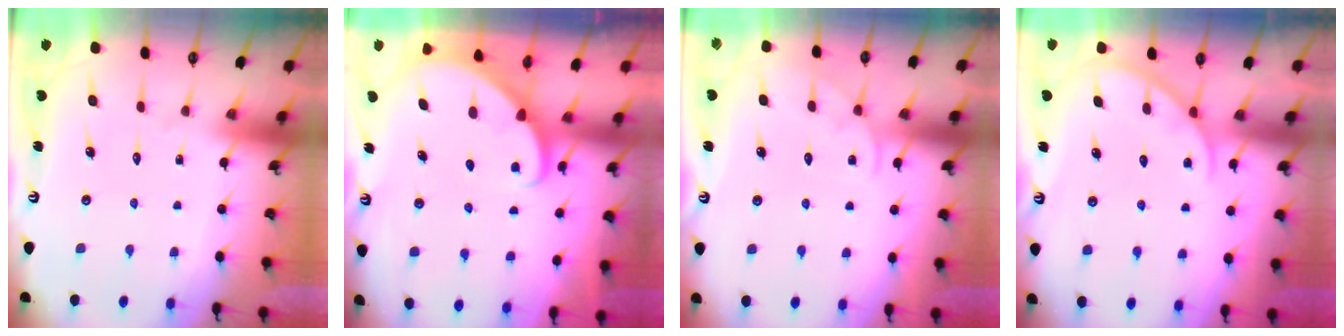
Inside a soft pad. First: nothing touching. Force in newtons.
{"total": 2.6, "press": 2.6, "slide": 0.4}
{"total": 2.3, "press": 2.3, "slide": 0.3}
{"total": 1.2, "press": 1.1, "slide": 0.2}